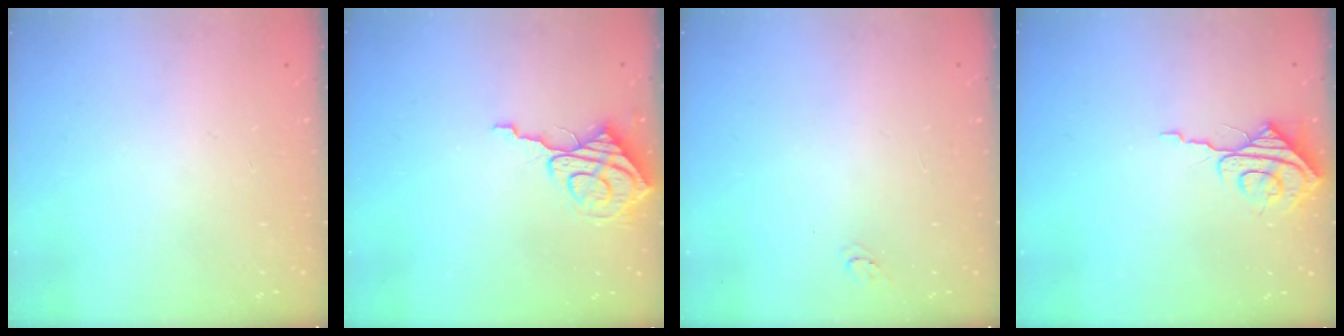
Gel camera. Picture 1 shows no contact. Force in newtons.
{"total": 8.9, "press": 8.9, "slide": 1.0}
{"total": 3.2, "press": 3.2, "slide": 0.3}
{"total": 8.5, "press": 8.5, "slide": 0.5}